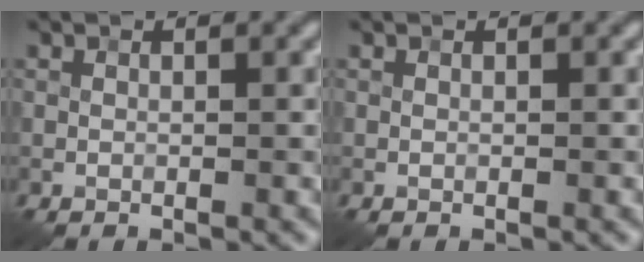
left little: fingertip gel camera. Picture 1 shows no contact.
{"total": 0.0}